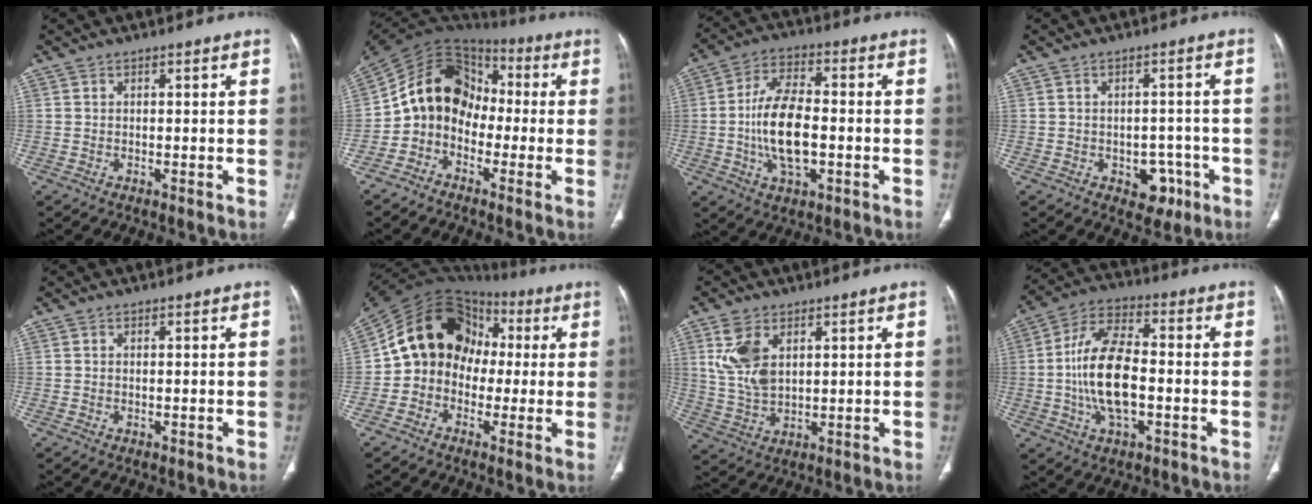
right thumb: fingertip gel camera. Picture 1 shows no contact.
{"total": 13.4, "force": [-2.5, 11.0, 7.3], "torque": [-0.098, 0.070, -0.061]}
{"total": 13.1, "force": [-1.8, 6.4, 11.3], "torque": [-0.211, 0.013, -0.034]}
{"total": 6.0, "force": [-2.6, 4.2, 3.4], "torque": [-0.011, 0.020, -0.026]}
{"total": 0.0}
{"total": 15.1, "force": [0.3, 12.8, 8.0], "torque": [-0.101, 0.042, -0.001]}
{"total": 8.9, "force": [3.3, 5.2, 6.4], "torque": [-0.129, -0.008, 0.076]}
{"total": 15.0, "force": [-1.9, 7.2, 13.0], "torque": [-0.250, 0.022, -0.036]}